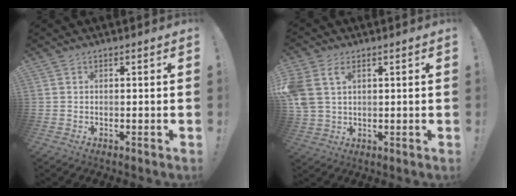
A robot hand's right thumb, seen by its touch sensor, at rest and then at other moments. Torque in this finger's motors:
{"motor_torque": [0.34, 0.37, 0.92, 0.43, 0.18]}